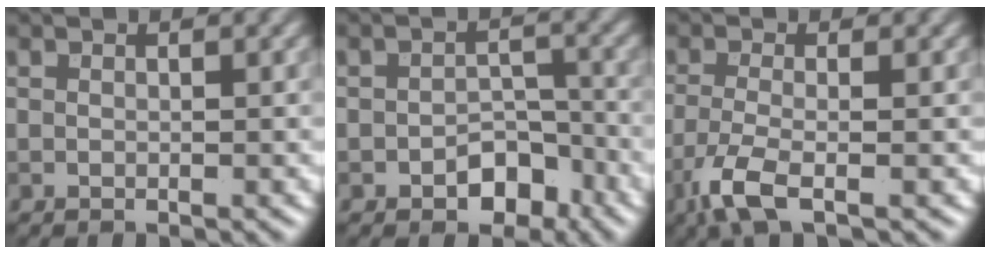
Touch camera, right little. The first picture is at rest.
{"total": 3.6, "force": [-2.0, 2.4, 1.9], "torque": [-0.016, 0.002, -0.030]}
{"total": 3.9, "force": [-2.1, 1.1, 3.2], "torque": [-0.069, -0.008, -0.054]}